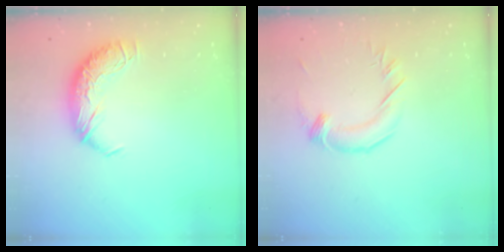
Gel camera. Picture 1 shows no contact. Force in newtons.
{"total": 1.6, "press": 1.6, "slide": 0.3}